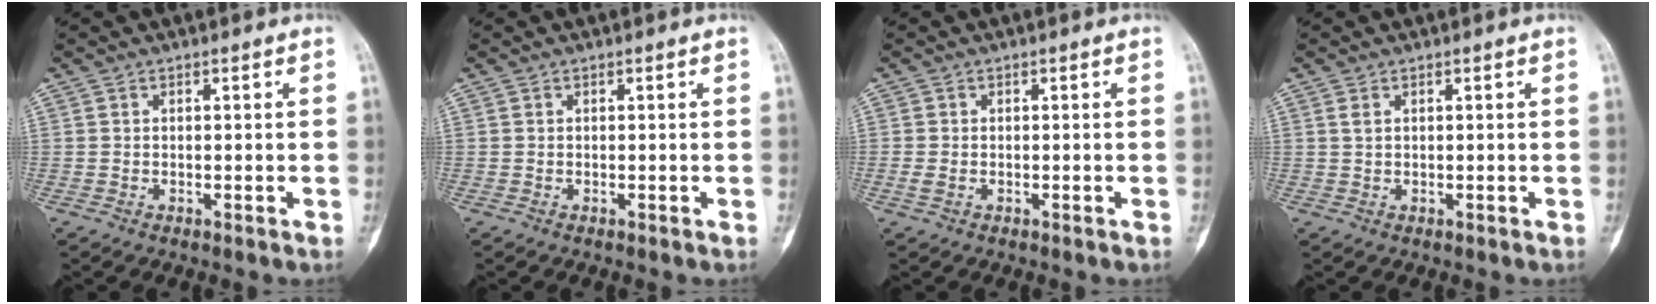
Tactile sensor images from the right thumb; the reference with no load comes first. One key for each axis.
{"total": 0.0}
{"total": 1.1, "fx": -0.4, "fy": 0.7, "fz": 0.8, "tx": -0.024, "ty": -0.002, "tz": -0.010}
{"total": 1.1, "fx": 0.5, "fy": 0.5, "fz": 0.8, "tx": -0.020, "ty": 0.007, "tz": 0.014}